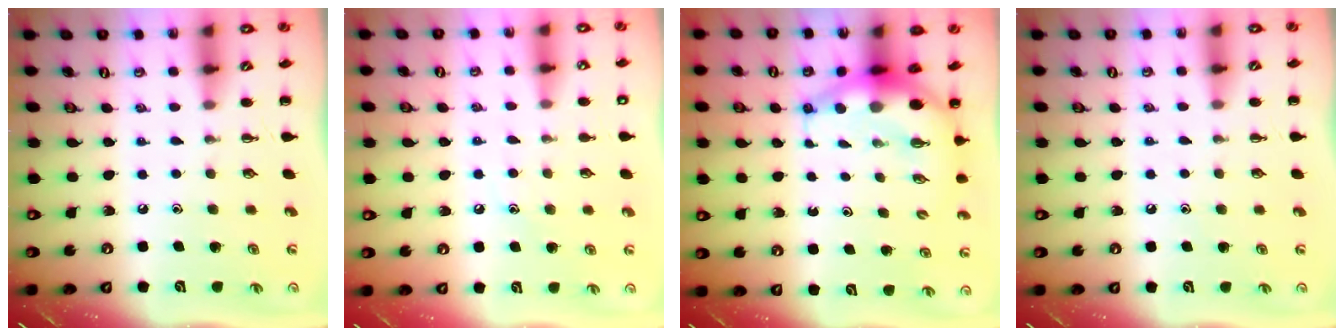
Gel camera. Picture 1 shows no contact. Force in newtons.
{"total": 7.8, "press": 7.5, "slide": 2.0}
{"total": 7.3, "press": 7.1, "slide": 1.5}
{"total": 5.5, "press": 5.2, "slide": 1.8}